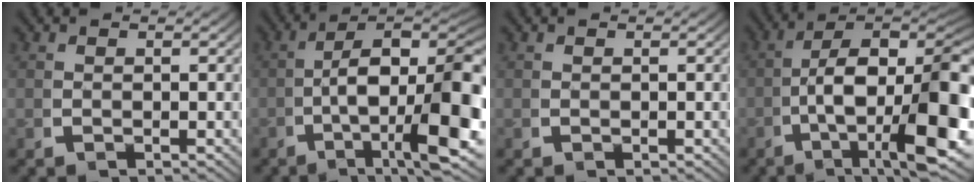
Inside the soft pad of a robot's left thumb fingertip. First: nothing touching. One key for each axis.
{"total": 15.0, "fx": -1.3, "fy": 8.1, "fz": 12.6, "tx": -0.200, "ty": -0.064, "tz": -0.004}
{"total": 0.0}
{"total": 16.8, "fx": -1.7, "fy": 9.2, "fz": 13.9, "tx": -0.230, "ty": -0.076, "tz": -0.004}